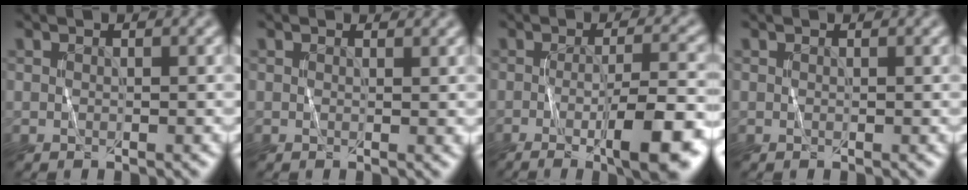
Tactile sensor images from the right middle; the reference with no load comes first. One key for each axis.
{"total": 0.9, "fx": 0.7, "fy": 0.3, "fz": 0.5, "tx": -0.004, "ty": -0.003, "tz": 0.013}
{"total": 8.5, "fx": -3.4, "fy": 1.9, "fz": 7.5, "tx": -0.105, "ty": -0.006, "tz": -0.051}
{"total": 0.0}